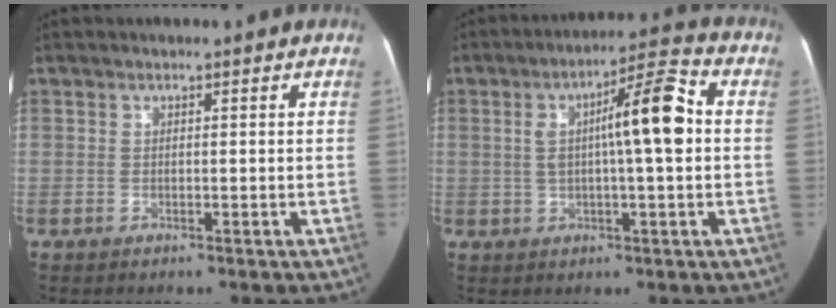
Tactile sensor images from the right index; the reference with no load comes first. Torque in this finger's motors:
{"motor_torque": [1.13, 0.31, 0.32, 0.08]}